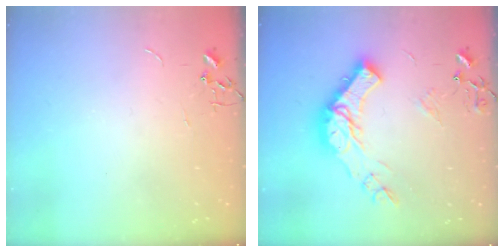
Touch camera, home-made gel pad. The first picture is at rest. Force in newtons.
{"total": 19.1, "press": 19.0, "slide": 2.2}